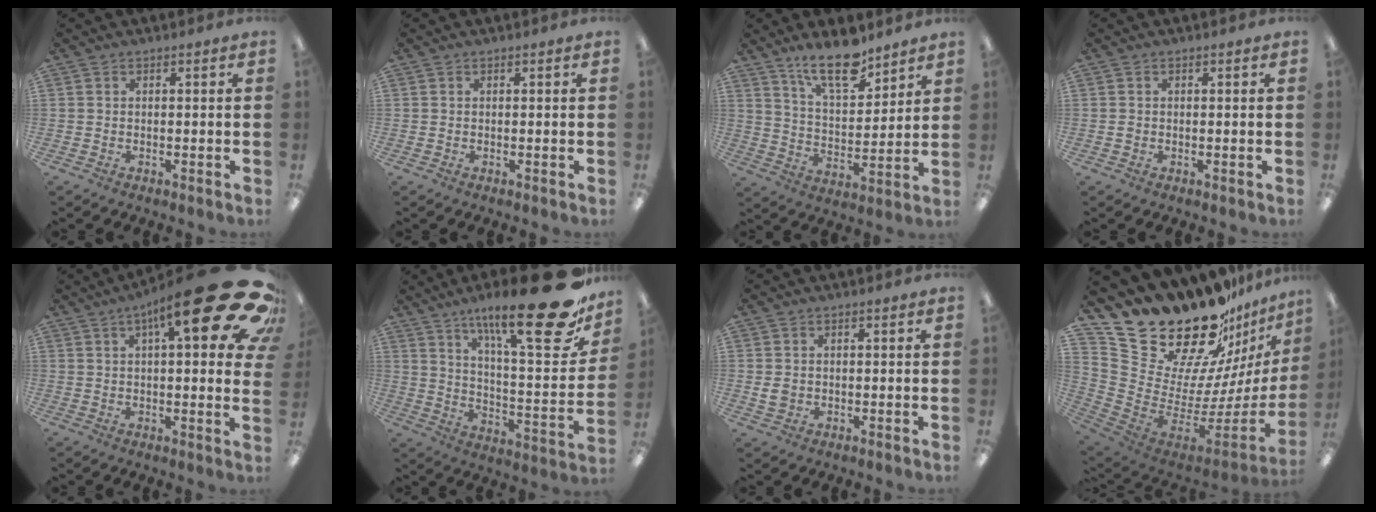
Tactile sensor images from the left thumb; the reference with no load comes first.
{"total": 0.5, "force": [0.4, 0.3, 0.1], "torque": [-0.003, 0.003, 0.007]}
{"total": 14.7, "force": [11.1, 5.6, 7.8], "torque": [-0.124, -0.062, 0.193]}
{"total": 0.7, "force": [0.1, 0.7, 0.2], "torque": [-0.004, 0.005, 0.001]}
{"total": 23.7, "force": [11.5, 6.3, 19.7], "torque": [-0.268, -0.069, 0.175]}
{"total": 26.2, "force": [16.8, 6.4, 19.1], "torque": [-0.280, -0.114, 0.266]}
{"total": 2.9, "force": [0.4, 2.5, 1.5], "torque": [-0.019, 0.001, 0.006]}
{"total": 30.1, "force": [23.3, 14.1, 12.9], "torque": [-0.197, -0.200, 0.458]}